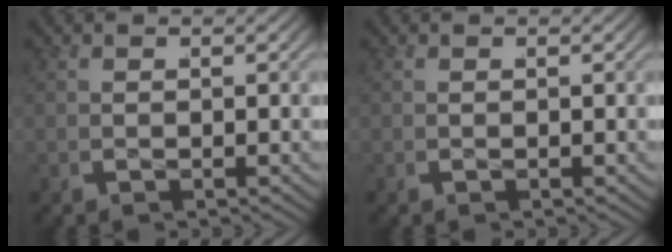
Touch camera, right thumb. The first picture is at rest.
{"total": 0.0}